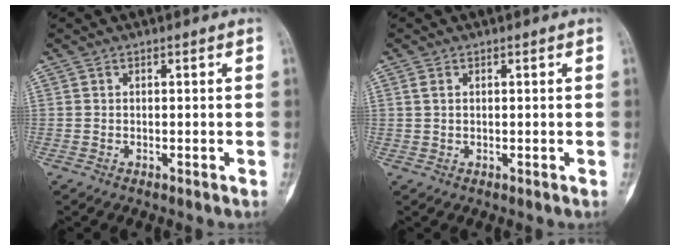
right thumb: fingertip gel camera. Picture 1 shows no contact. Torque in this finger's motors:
{"motor_torque": [0.33, 0.22, 0.35, 0.01, 0.07]}